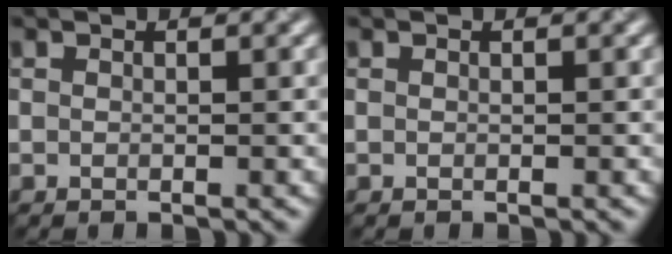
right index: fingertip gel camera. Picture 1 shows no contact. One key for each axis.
{"total": 0.0}